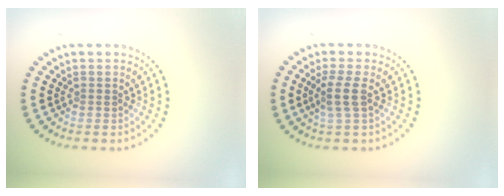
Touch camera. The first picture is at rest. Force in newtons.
{"total": 2.2, "press": 1.9, "slide": 1.2}